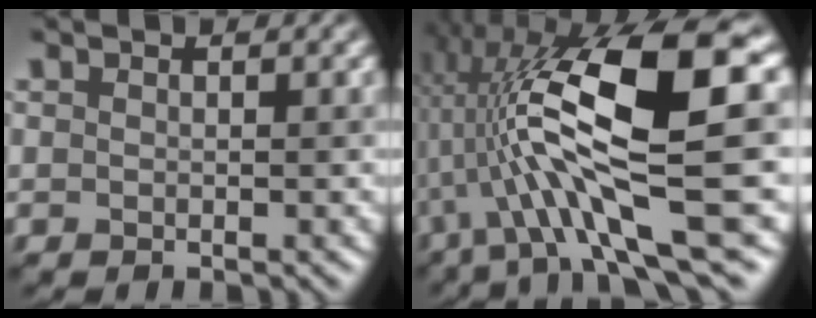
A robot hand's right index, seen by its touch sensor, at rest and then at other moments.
{"total": 13.7, "force": [1.0, 3.1, 13.3], "torque": [-0.227, 0.009, 0.021]}